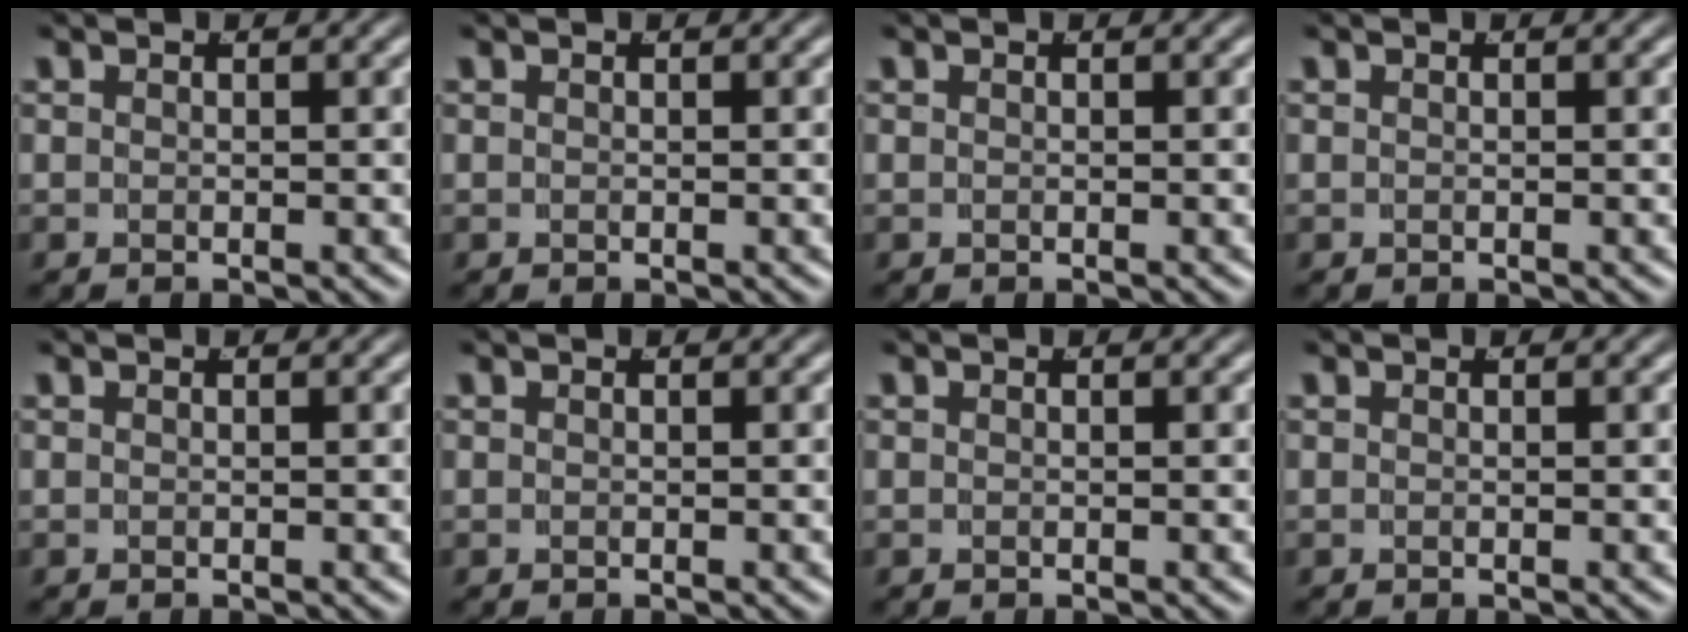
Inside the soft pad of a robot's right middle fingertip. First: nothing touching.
{"total": 0.0}
{"total": 0.0}
{"total": 0.0}
{"total": 0.0}
{"total": 0.0}
{"total": 0.0}
{"total": 0.0}